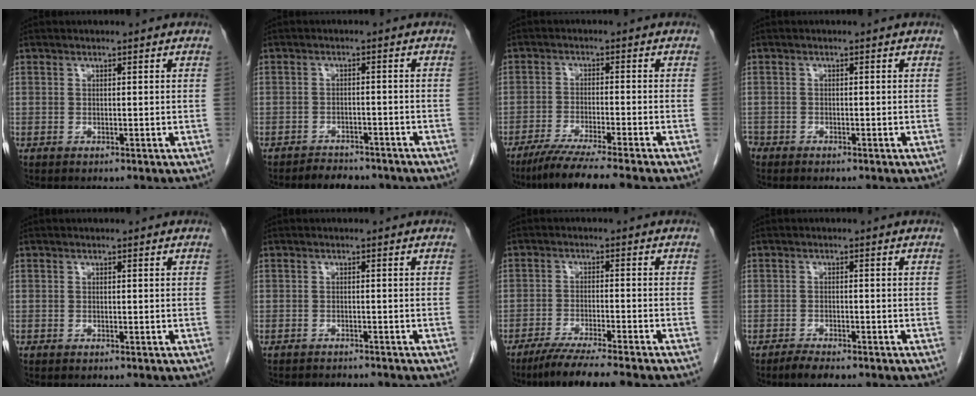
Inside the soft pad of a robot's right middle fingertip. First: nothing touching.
{"total": 6.2, "force": [-5.4, 2.5, 1.8], "torque": [-0.026, 0.003, -0.065]}
{"total": 9.4, "force": [-7.9, -1.3, 5.0], "torque": [-0.064, -0.030, -0.126]}
{"total": 1.7, "force": [-1.4, 0.9, 0.2], "torque": [-0.008, 0.001, -0.026]}
{"total": 0.0}
{"total": 4.8, "force": [-4.6, 0.6, 1.1], "torque": [-0.013, -0.009, -0.063]}
{"total": 9.3, "force": [-7.8, -1.0, 4.8], "torque": [-0.062, -0.028, -0.124]}
{"total": 3.0, "force": [-2.4, 0.6, 1.6], "torque": [-0.031, -0.005, -0.038]}